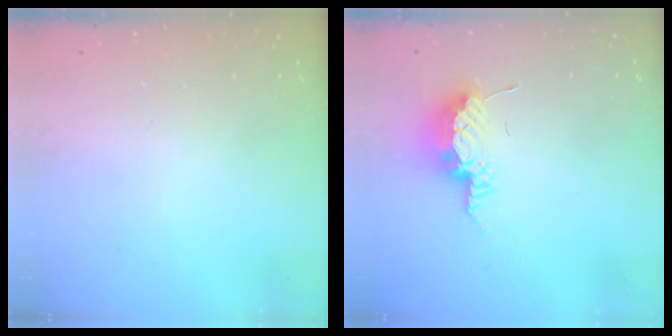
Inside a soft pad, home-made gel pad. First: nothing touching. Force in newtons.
{"total": 14.2, "press": 10.6, "slide": 9.4}